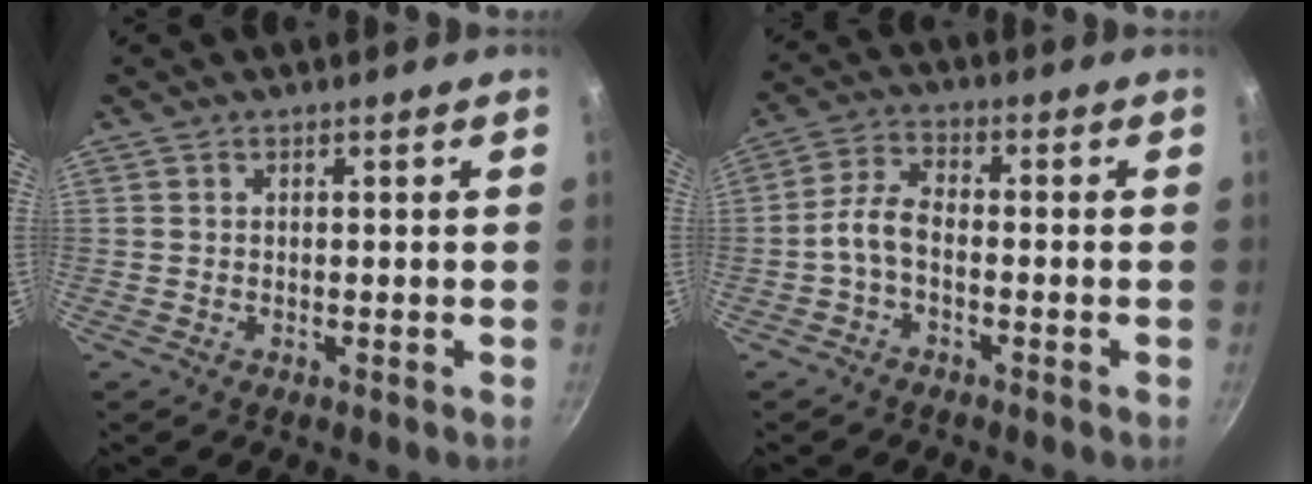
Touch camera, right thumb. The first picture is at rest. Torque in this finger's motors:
{"motor_torque": [0.63, 1.14, 0.91, -0.67, 0.04]}